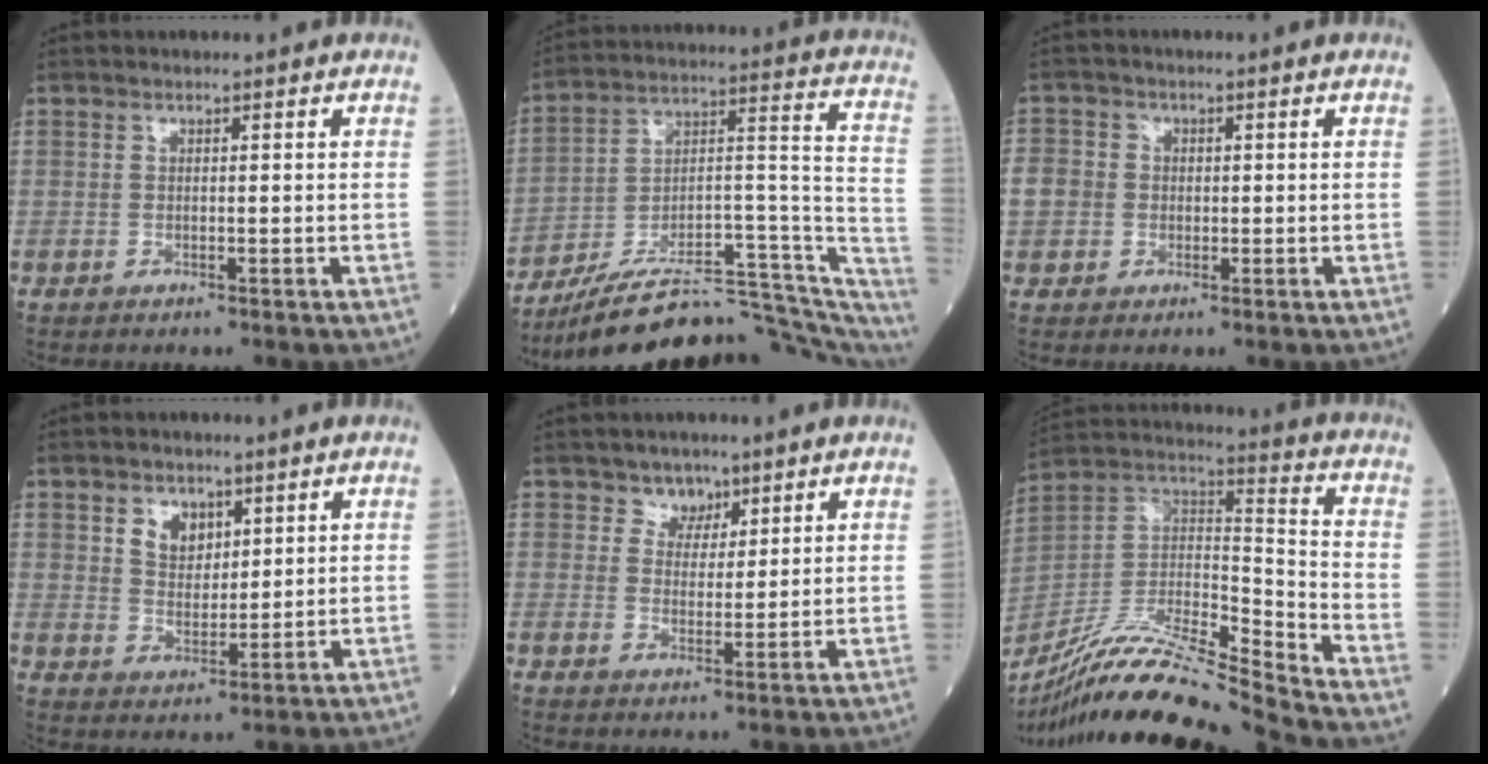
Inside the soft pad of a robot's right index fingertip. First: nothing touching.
{"total": 27.7, "force": [-23.9, 4.6, 13.3], "torque": [-0.132, 0.035, -0.345]}
{"total": 4.3, "force": [-0.4, 4.0, 1.5], "torque": [-0.035, 0.014, -0.008]}
{"total": 4.9, "force": [2.5, 3.3, 2.6], "torque": [-0.047, 0.004, 0.049]}
{"total": 3.4, "force": [2.4, 2.4, 0.4], "torque": [-0.001, -0.001, 0.039]}
{"total": 19.1, "force": [-17.1, -0.5, 8.5], "torque": [-0.172, 0.014, -0.316]}